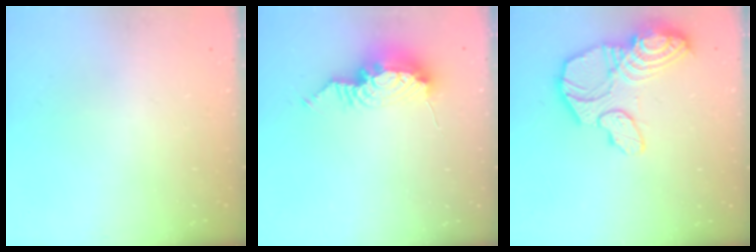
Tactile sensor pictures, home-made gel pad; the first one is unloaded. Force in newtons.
{"total": 11.2, "press": 10.9, "slide": 2.9}
{"total": 18.4, "press": 18.3, "slide": 1.7}